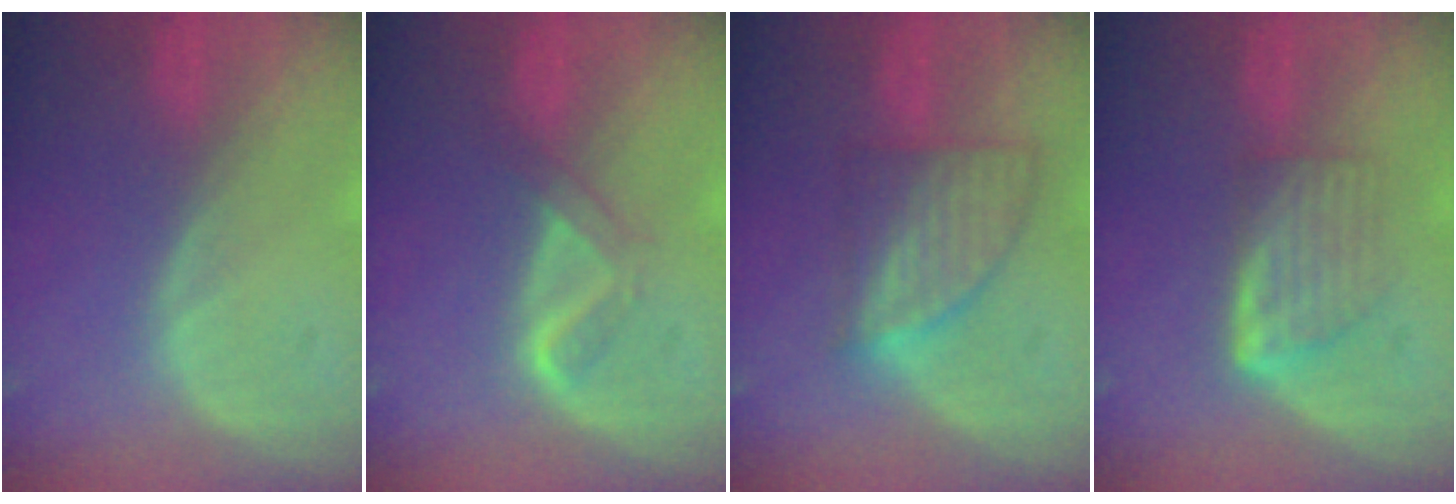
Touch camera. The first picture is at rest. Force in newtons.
{"total": 3.2, "press": 3.1, "slide": 0.7}
{"total": 7.2, "press": 6.5, "slide": 3.2}
{"total": 5.8, "press": 5.3, "slide": 2.3}